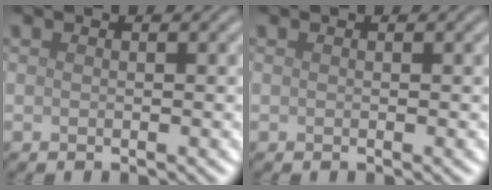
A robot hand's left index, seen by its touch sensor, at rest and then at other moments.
{"total": 0.0}